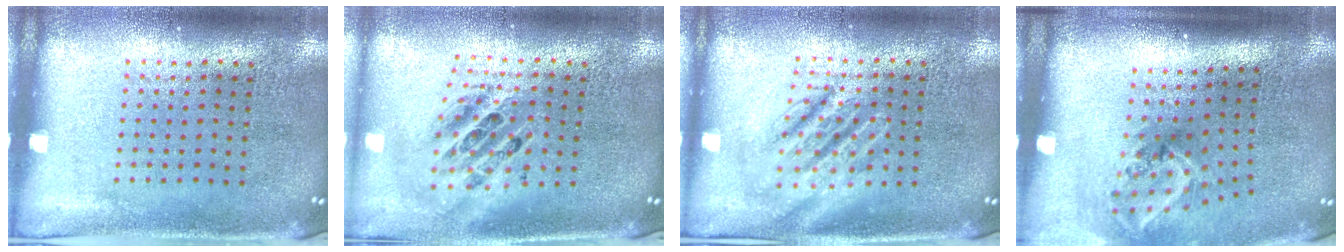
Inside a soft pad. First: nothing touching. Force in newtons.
{"total": 2.0, "press": 1.6, "slide": 1.2}
{"total": 2.5, "press": 2.5, "slide": 0.3}
{"total": 2.1, "press": 1.3, "slide": 1.7}